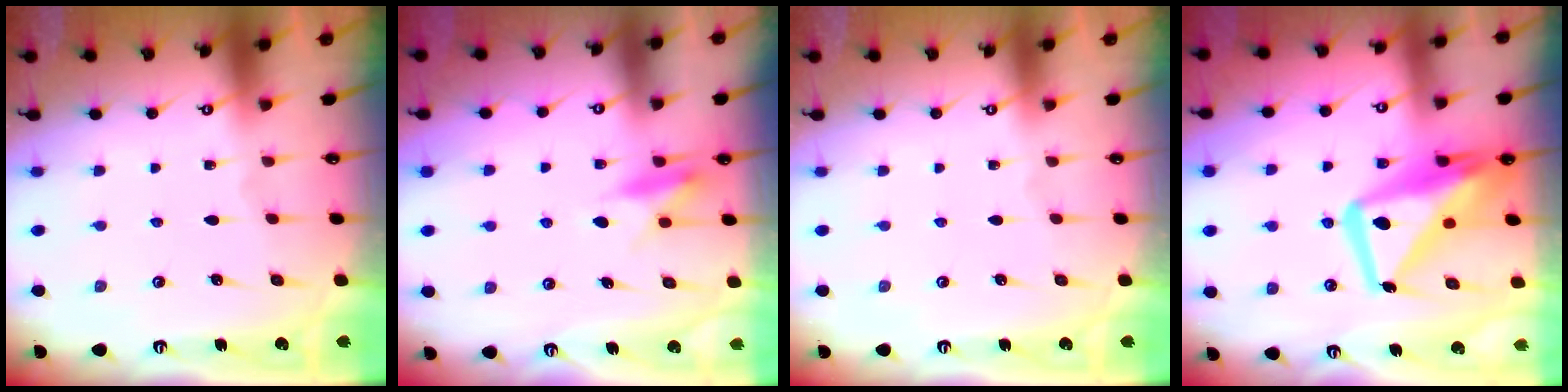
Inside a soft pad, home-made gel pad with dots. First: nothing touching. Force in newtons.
{"total": 8.4, "press": 8.3, "slide": 0.9}
{"total": 0.0}
{"total": 16.9, "press": 16.8, "slide": 1.8}